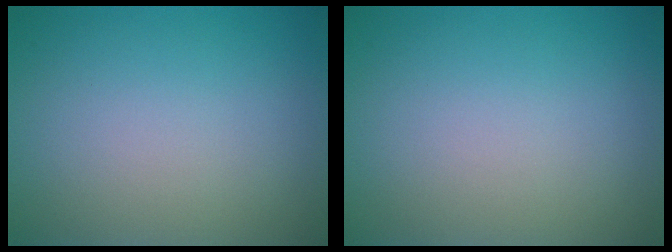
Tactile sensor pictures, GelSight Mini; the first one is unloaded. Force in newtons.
{"total": 0.0}